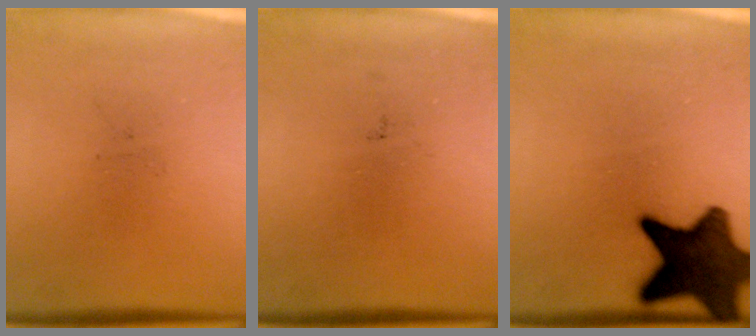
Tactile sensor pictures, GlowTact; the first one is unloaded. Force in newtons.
{"total": 0.0}
{"total": 14.3}